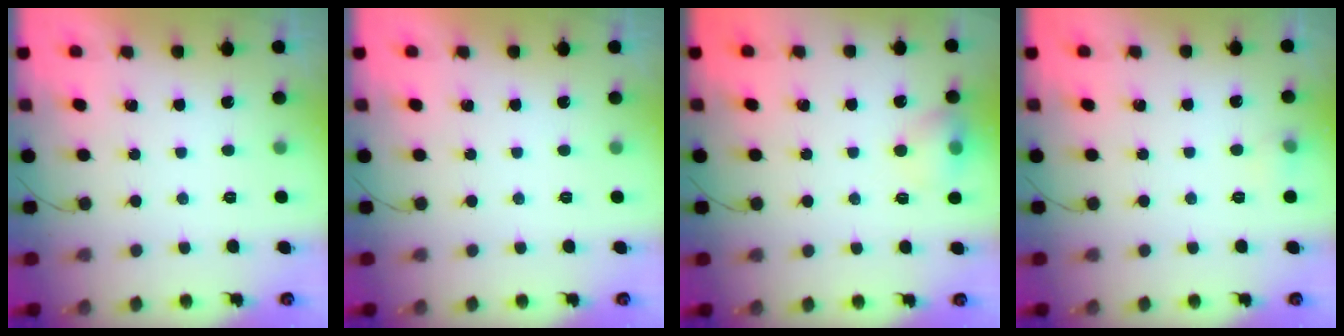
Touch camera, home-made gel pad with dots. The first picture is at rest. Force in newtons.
{"total": 0.0}
{"total": 8.2, "press": 8.1, "slide": 1.2}
{"total": 5.4, "press": 5.1, "slide": 1.6}